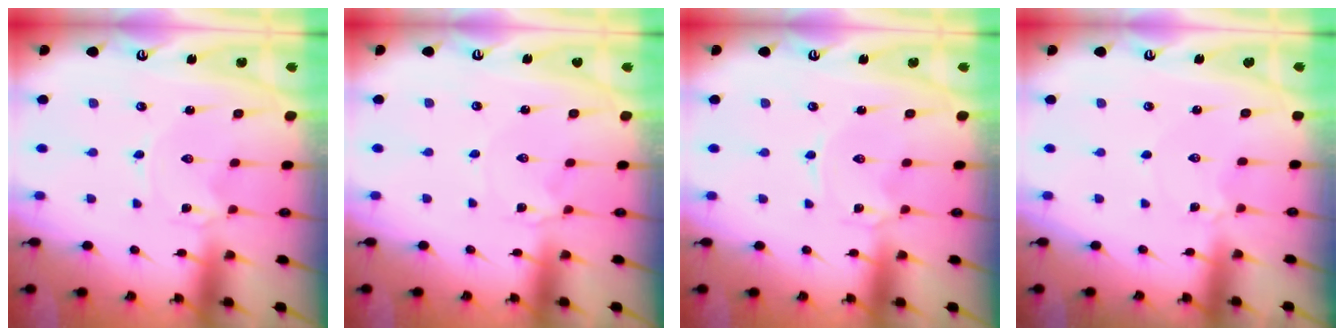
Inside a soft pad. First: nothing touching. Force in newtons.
{"total": 0.0}
{"total": 0.0}
{"total": 3.7, "press": 3.7, "slide": 0.3}